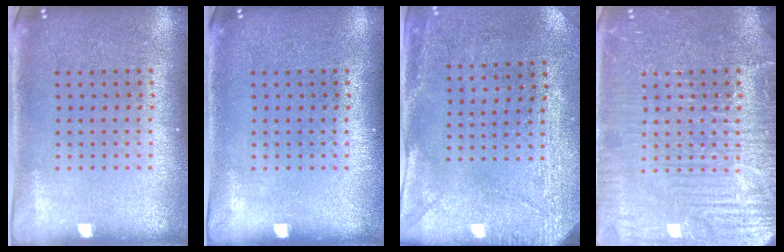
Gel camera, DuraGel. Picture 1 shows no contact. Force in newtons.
{"total": 0.0}
{"total": 2.9, "press": 2.3, "slide": 1.8}
{"total": 6.4, "press": 6.3, "slide": 0.8}